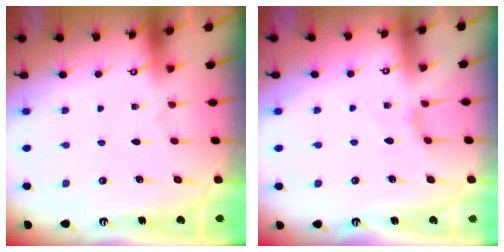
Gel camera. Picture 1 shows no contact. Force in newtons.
{"total": 2.7, "press": 2.6, "slide": 0.5}